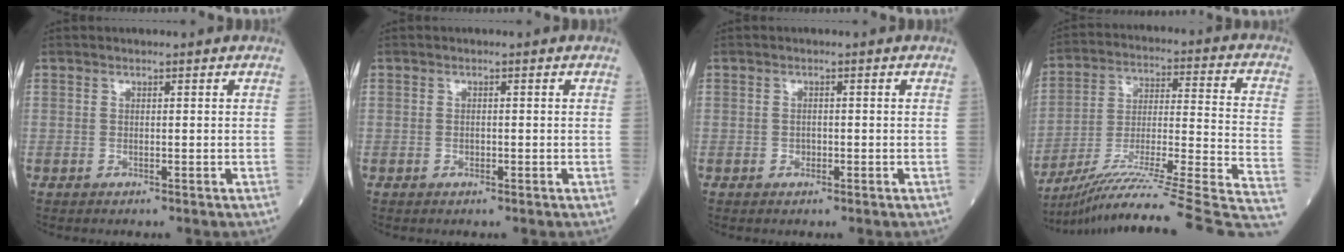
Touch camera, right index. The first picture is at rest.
{"total": 0.6, "force": [-0.3, 0.4, 0.3], "torque": [-0.009, 0.001, -0.005]}
{"total": 0.9, "force": [-0.4, 0.7, 0.4], "torque": [-0.008, 0.002, -0.005]}
{"total": 28.5, "force": [-24.3, -1.0, 14.9], "torque": [-0.161, -0.009, -0.360]}